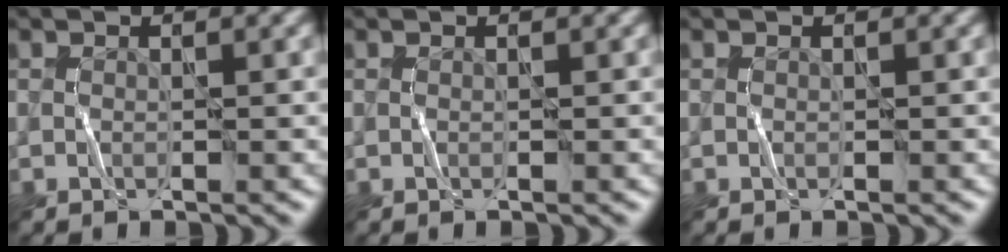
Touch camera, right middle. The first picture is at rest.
{"total": 0.0}
{"total": 0.0}